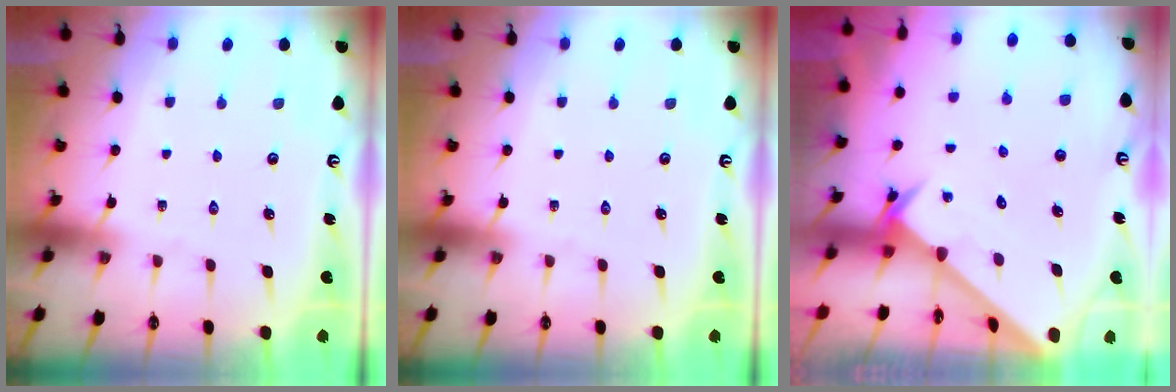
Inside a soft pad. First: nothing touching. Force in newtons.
{"total": 0.0}
{"total": 2.4, "press": 2.4, "slide": 0.2}